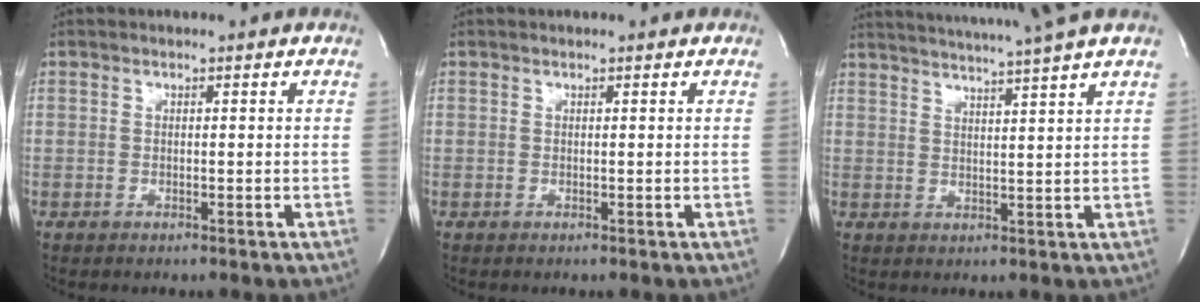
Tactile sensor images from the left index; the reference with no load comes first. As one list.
[{"total": 0.7, "force": [0.7, 0.1, 0.2], "torque": [-0.006, 0.005, 0.007]}, {"total": 11.9, "force": [10.5, -2.3, 5.1], "torque": [-0.089, -0.018, 0.141]}]